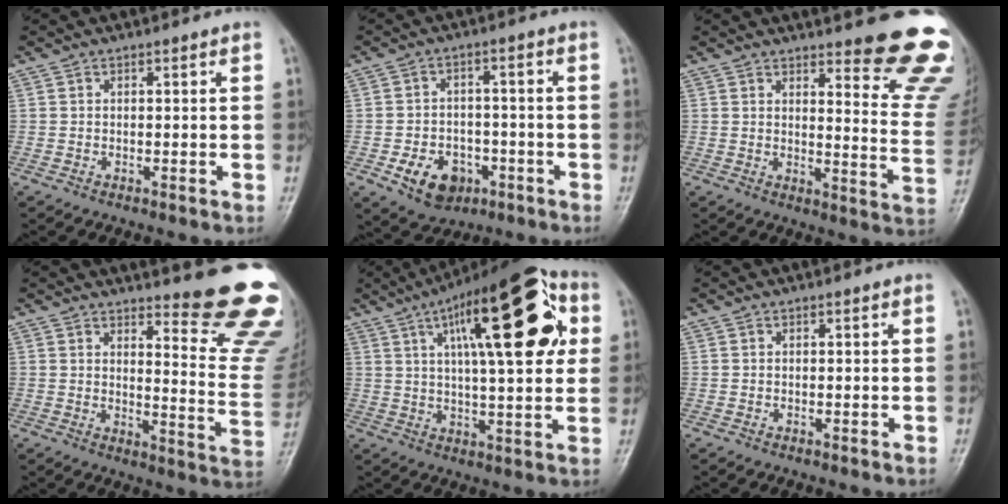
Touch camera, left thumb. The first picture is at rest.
{"total": 9.2, "force": [-3.8, 6.8, 4.9], "torque": [-0.053, 0.025, -0.053]}
{"total": 15.2, "force": [12.1, 2.9, 8.8], "torque": [-0.070, -0.107, 0.135]}
{"total": 16.5, "force": [13.7, 2.6, 8.9], "torque": [-0.078, -0.146, 0.159]}
{"total": 23.0, "force": [7.7, 7.6, 20.2], "torque": [-0.278, 0.011, 0.107]}
{"total": 0.0}